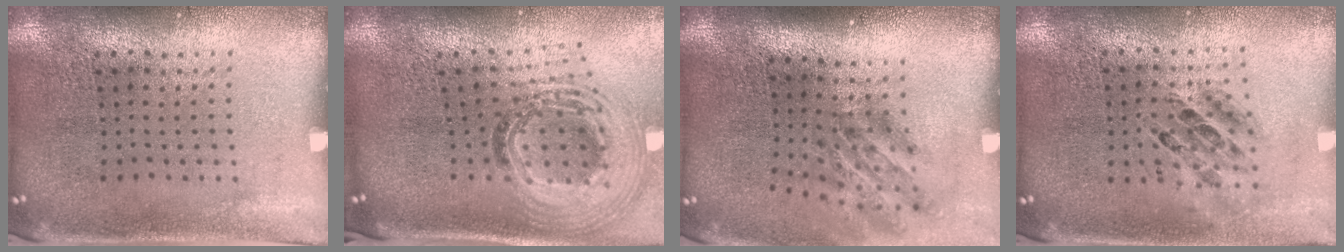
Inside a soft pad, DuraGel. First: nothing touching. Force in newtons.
{"total": 2.1, "press": 1.6, "slide": 1.4}
{"total": 1.9, "press": 1.1, "slide": 1.5}
{"total": 0.7, "press": 0.7, "slide": 0.1}